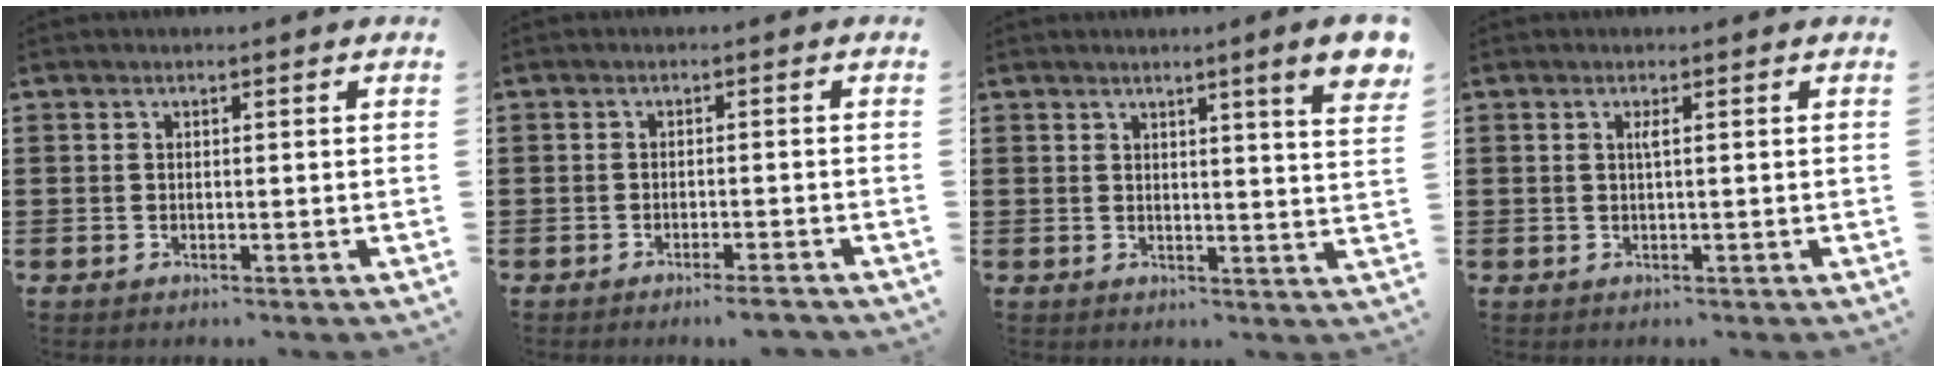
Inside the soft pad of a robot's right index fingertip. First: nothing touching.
{"total": 2.2, "force": [-1.9, -0.2, 1.0], "torque": [-0.017, 0.000, -0.037]}
{"total": 5.0, "force": [3.1, -0.4, 3.9], "torque": [-0.066, -0.017, 0.048]}
{"total": 1.0, "force": [0.2, -0.1, 1.0], "torque": [-0.018, -0.003, 0.002]}